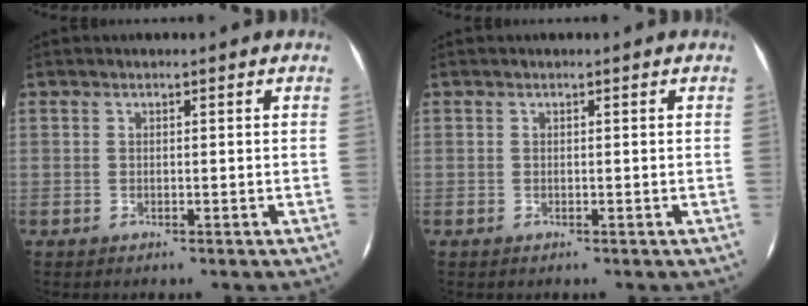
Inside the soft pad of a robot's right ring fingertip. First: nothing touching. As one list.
[{"total": 0.0}]